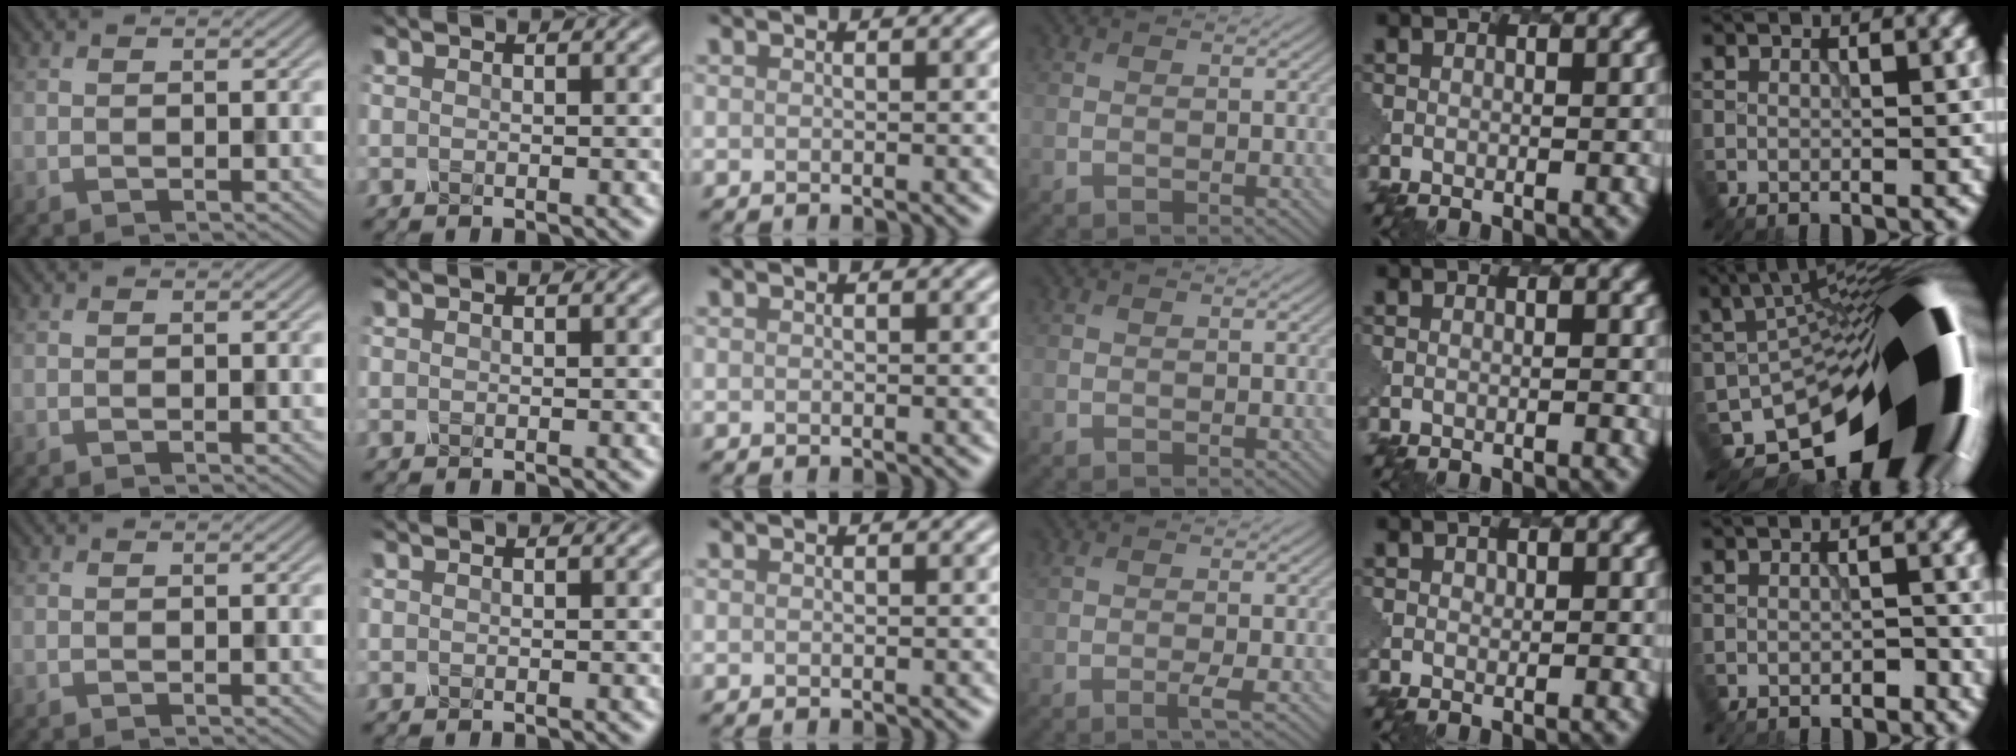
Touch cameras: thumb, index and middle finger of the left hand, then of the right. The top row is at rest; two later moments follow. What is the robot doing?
{"motion": "dispense", "object": "spray bottle"}